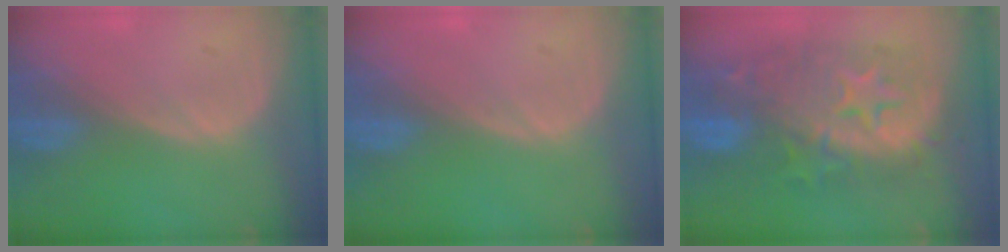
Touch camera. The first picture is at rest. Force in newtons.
{"total": 0.0}
{"total": 12.6, "press": 12.6, "slide": 1.1}